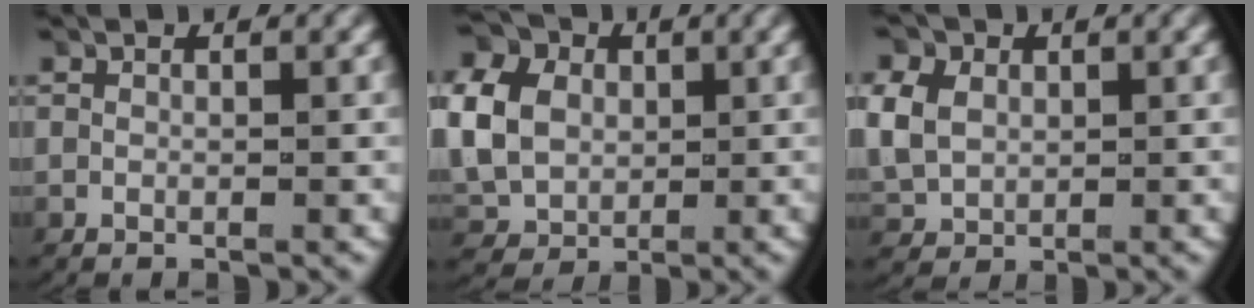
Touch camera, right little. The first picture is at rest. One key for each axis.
{"total": 7.9, "fx": 0.8, "fy": 6.9, "fz": 3.8, "tx": -0.100, "ty": -0.013, "tz": 0.017}
{"total": 5.1, "fx": 0.6, "fy": 4.6, "fz": 2.2, "tx": -0.067, "ty": -0.004, "tz": 0.016}